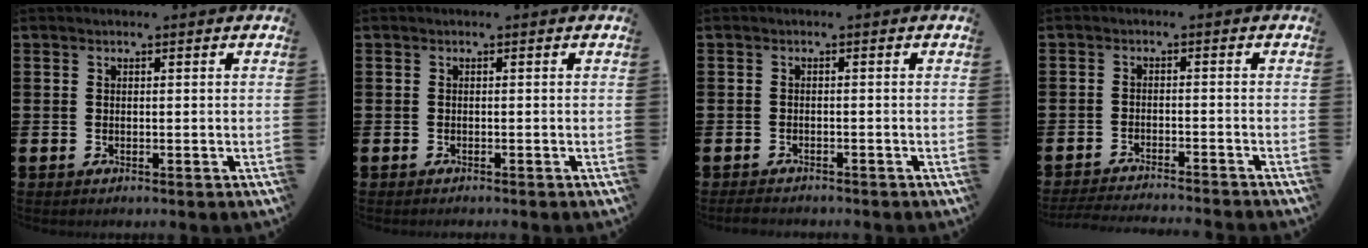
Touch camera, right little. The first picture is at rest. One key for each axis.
{"total": 0.0}
{"total": 1.2, "fx": -1.1, "fy": 0.2, "fz": 0.3, "tx": -0.008, "ty": 0.002, "tz": -0.024}
{"total": 2.4, "fx": -2.3, "fy": -0.3, "fz": 0.3, "tx": -0.004, "ty": 0.000, "tz": -0.048}